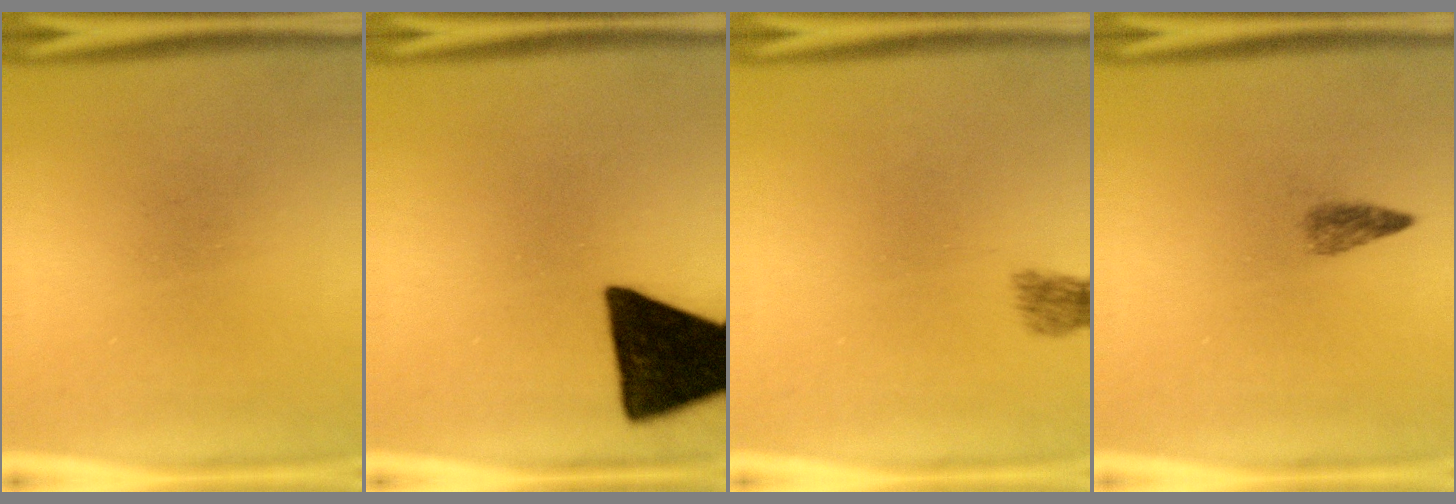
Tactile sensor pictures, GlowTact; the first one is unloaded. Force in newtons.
{"total": 18.8}
{"total": 2.1}
{"total": 1.8}